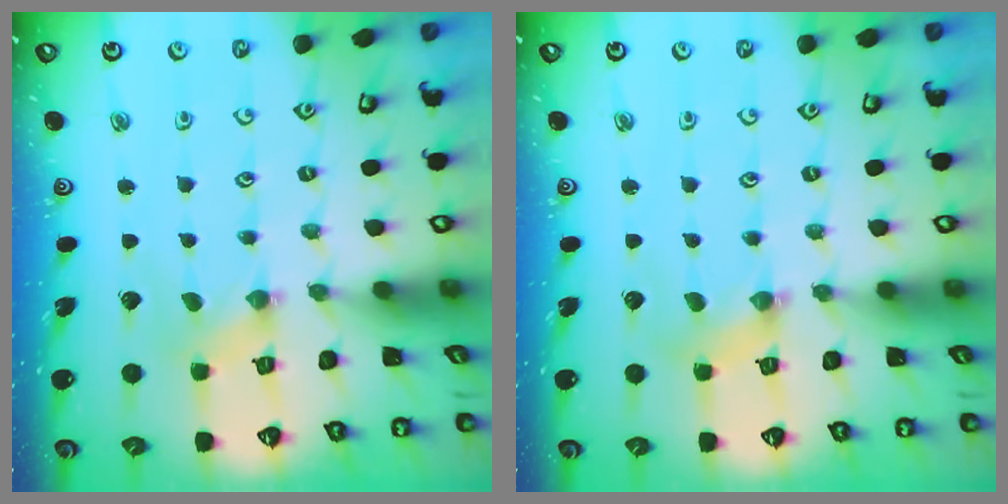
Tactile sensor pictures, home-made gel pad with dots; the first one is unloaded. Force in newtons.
{"total": 2.1, "press": 2.1, "slide": 0.3}